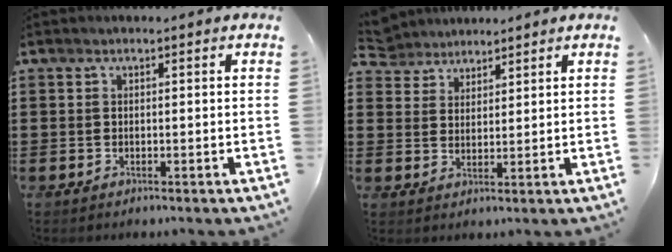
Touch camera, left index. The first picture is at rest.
{"total": 4.2, "force": [4.0, 1.5, -0.1], "torque": [-0.018, -0.006, 0.074]}